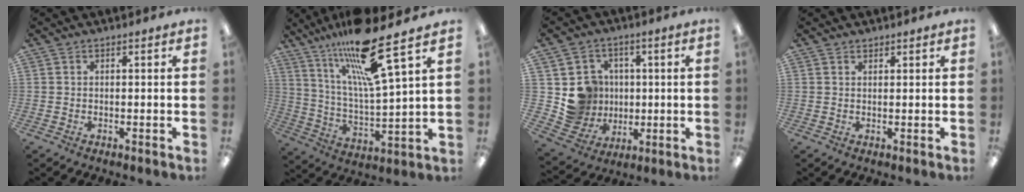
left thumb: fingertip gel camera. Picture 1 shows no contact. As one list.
[{"total": 18.6, "force": [13.5, 2.4, 12.6], "torque": [-0.235, -0.070, 0.217]}, {"total": 10.2, "force": [1.5, 9.9, 1.8], "torque": [-0.051, -0.006, 0.045]}, {"total": 1.2, "force": [1.1, 0.5, -0.1], "torque": [0.001, -0.001, 0.023]}]